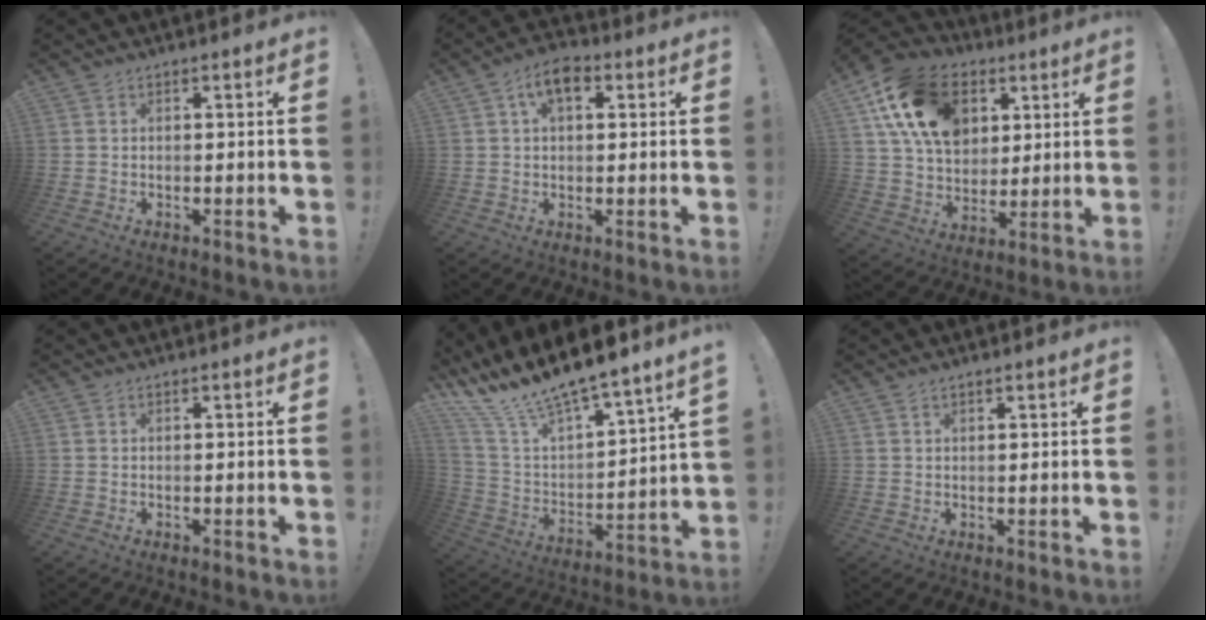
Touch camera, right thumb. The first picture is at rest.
{"total": 7.4, "force": [2.8, 4.3, 5.4], "torque": [-0.087, 0.005, 0.050]}
{"total": 20.7, "force": [8.2, 14.5, 12.2], "torque": [-0.207, -0.020, 0.157]}
{"total": 0.0}
{"total": 12.3, "force": [10.5, 2.1, 6.1], "torque": [-0.121, -0.095, 0.175]}
{"total": 0.8, "force": [0.6, -0.2, 0.5], "torque": [-0.018, 0.003, 0.013]}